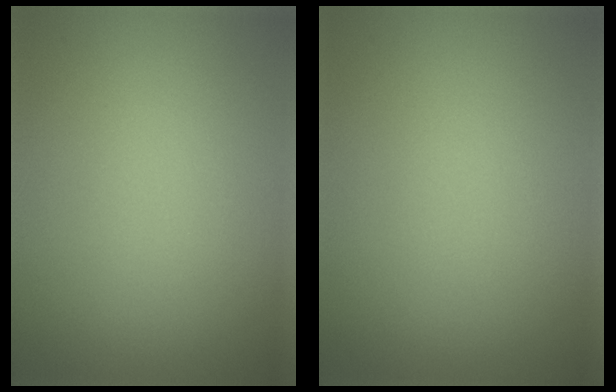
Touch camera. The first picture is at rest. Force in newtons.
{"total": 0.0}